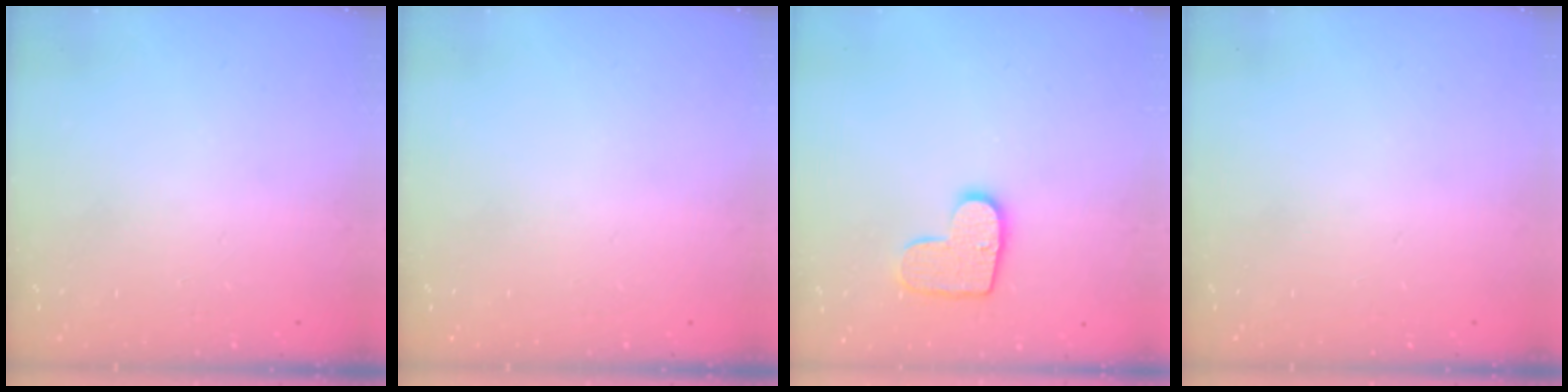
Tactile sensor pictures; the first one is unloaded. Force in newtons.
{"total": 0.0}
{"total": 10.4, "press": 10.4, "slide": 0.5}
{"total": 0.0}